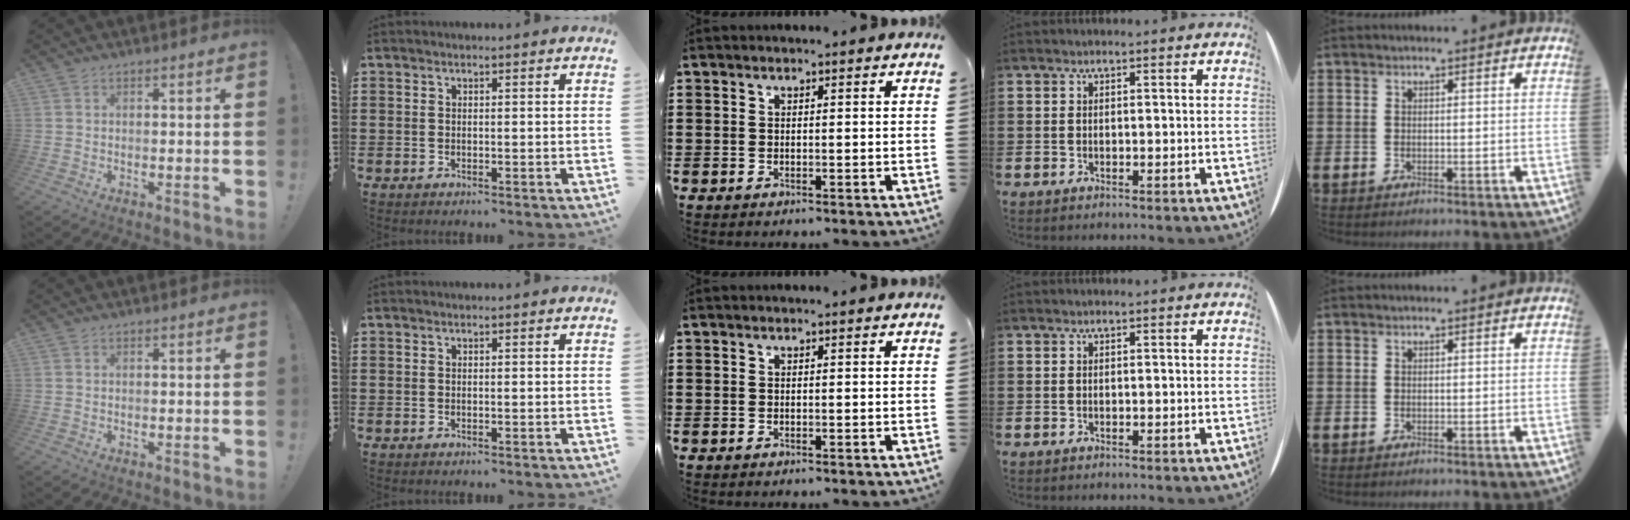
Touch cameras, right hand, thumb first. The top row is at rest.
{}